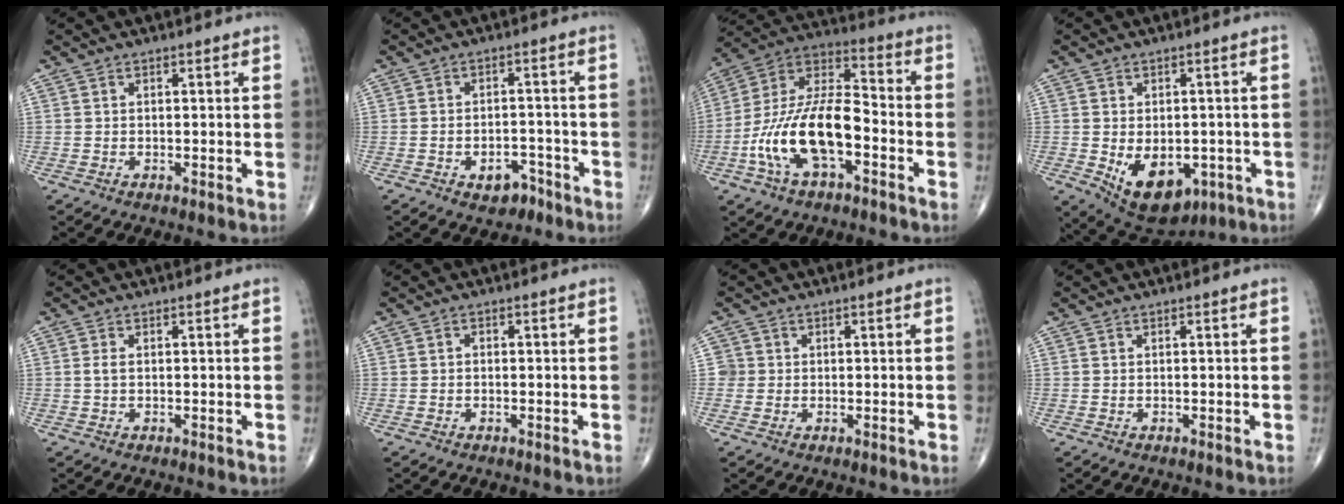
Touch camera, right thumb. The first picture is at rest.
{"total": 5.1, "force": [-3.0, 3.3, 2.6], "torque": [-0.017, 0.028, -0.040]}
{"total": 18.5, "force": [-5.9, 8.6, 15.3], "torque": [-0.292, 0.054, -0.111]}
{"total": 12.5, "force": [-3.8, 8.0, 8.8], "torque": [-0.110, -0.002, -0.036]}
{"total": 1.3, "force": [0.1, 0.7, 1.0], "torque": [-0.024, 0.002, 0.001]}
{"total": 0.5, "force": [-0.2, 0.4, 0.3], "torque": [0.000, 0.001, -0.009]}
{"total": 1.9, "force": [-0.1, 1.9, -0.1], "torque": [0.016, 0.007, -0.004]}
{"total": 0.0}